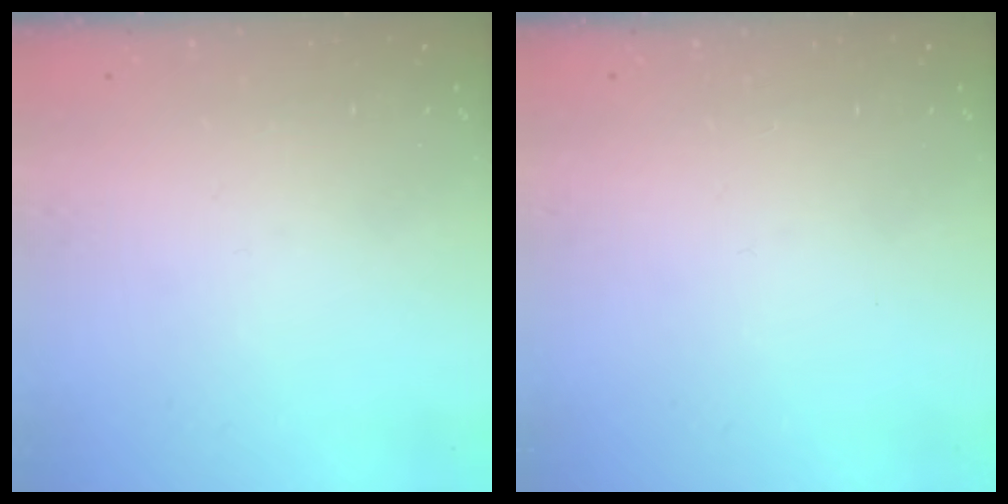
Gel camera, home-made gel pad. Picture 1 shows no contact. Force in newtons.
{"total": 0.0}